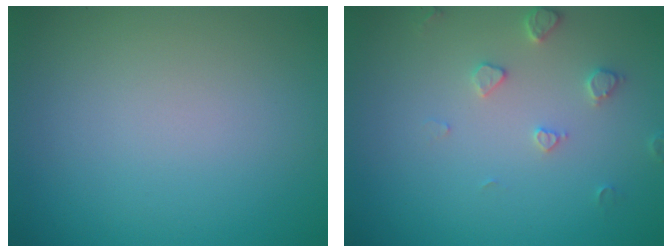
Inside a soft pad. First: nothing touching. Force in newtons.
{"total": 1.9, "press": 1.8, "slide": 0.3}